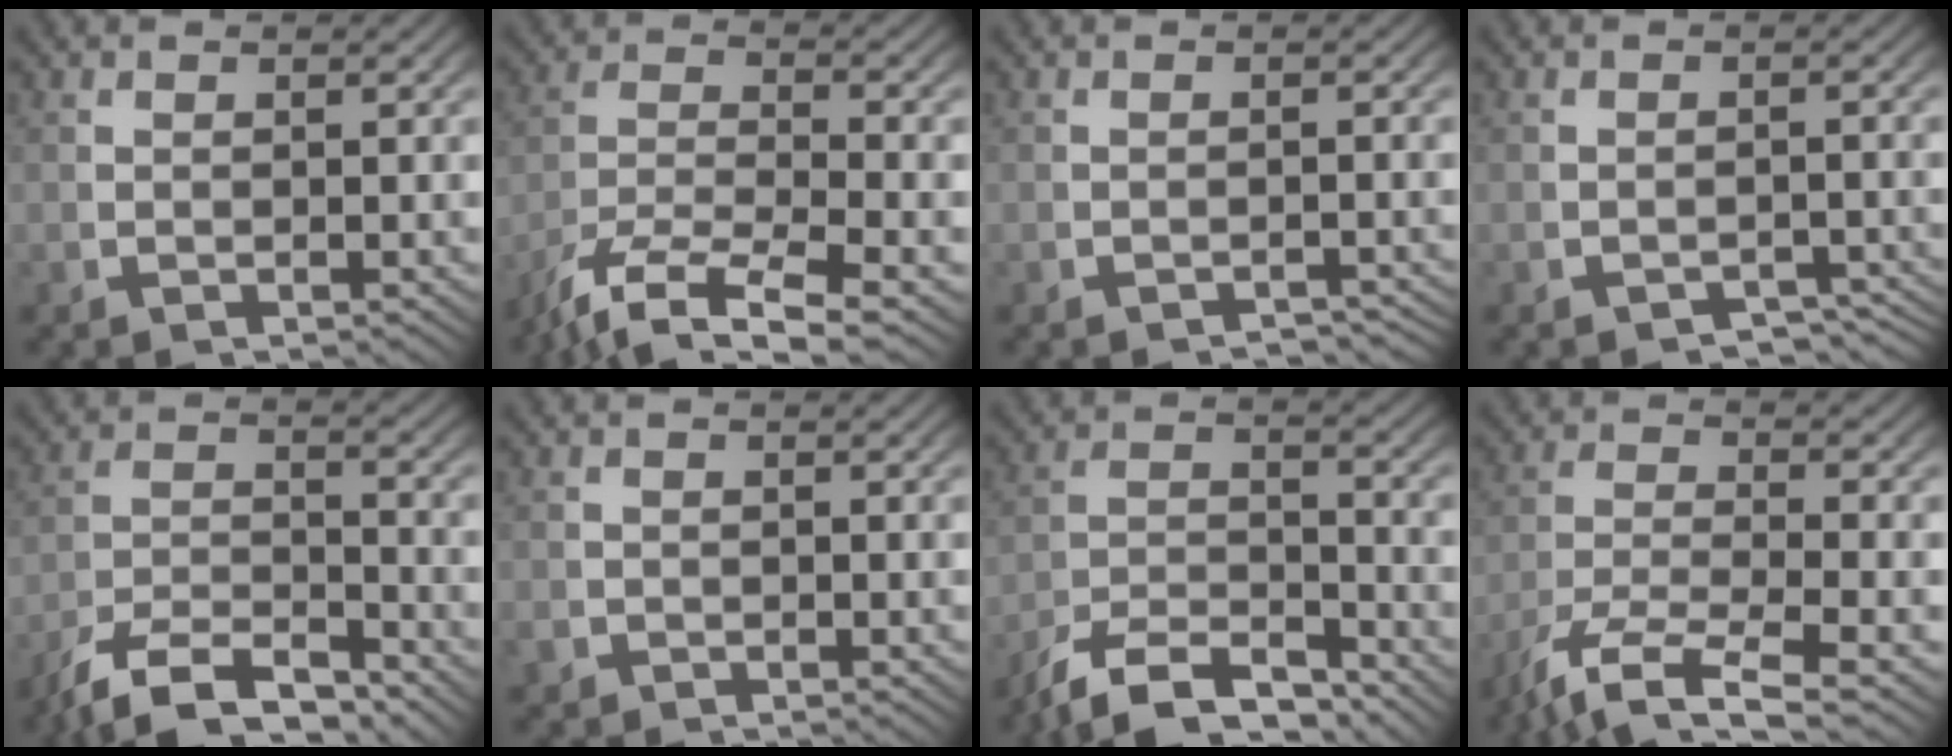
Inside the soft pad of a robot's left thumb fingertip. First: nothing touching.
{"total": 8.5, "force": [-3.7, 4.5, 6.2], "torque": [-0.142, -0.037, -0.042]}
{"total": 2.6, "force": [-2.5, 0.4, 0.5], "torque": [-0.004, -0.006, -0.036]}
{"total": 3.0, "force": [-2.6, 0.9, 1.1], "torque": [-0.008, -0.008, -0.038]}
{"total": 8.6, "force": [-6.4, 4.0, 4.1], "torque": [-0.076, -0.031, -0.095]}
{"total": 1.1, "force": [-0.4, 1.0, 0.2], "torque": [-0.012, -0.011, -0.002]}
{"total": 9.5, "force": [-7.3, 4.5, 4.1], "torque": [-0.077, -0.035, -0.110]}
{"total": 6.8, "force": [-3.0, 3.0, 5.3], "torque": [-0.118, -0.024, -0.038]}